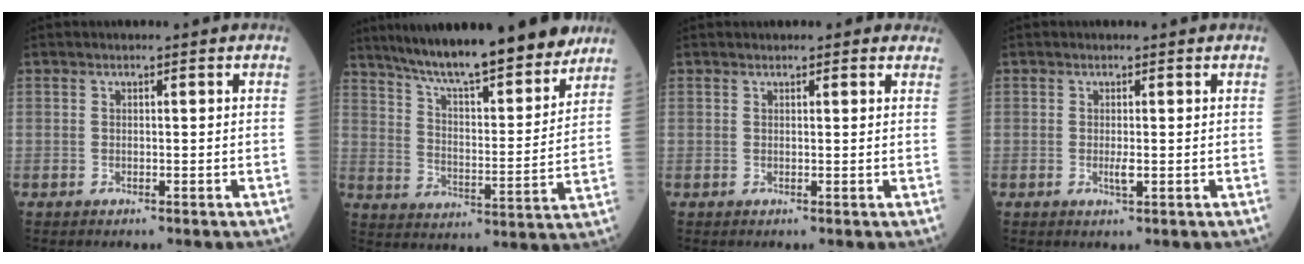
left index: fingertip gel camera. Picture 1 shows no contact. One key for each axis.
{"total": 21.2, "fx": 17.8, "fy": 2.8, "fz": 11.1, "tx": -0.180, "ty": 0.000, "tz": 0.271}
{"total": 3.3, "fx": 2.8, "fy": 1.2, "fz": 1.1, "tx": -0.012, "ty": 0.015, "tz": 0.024}
{"total": 1.3, "fx": 0.1, "fy": 0.2, "fz": 1.3, "tx": -0.028, "ty": 0.000, "tz": 0.002}